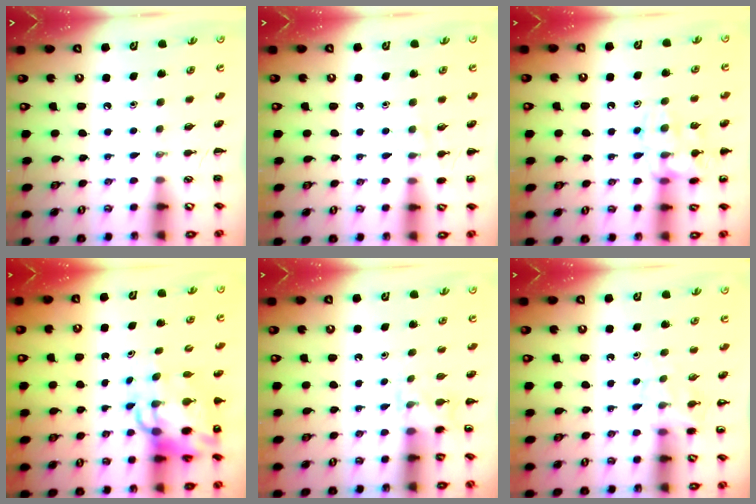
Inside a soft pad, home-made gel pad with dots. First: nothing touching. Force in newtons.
{"total": 5.9, "press": 5.8, "slide": 1.4}
{"total": 14.6, "press": 14.5, "slide": 1.5}
{"total": 11.5, "press": 11.1, "slide": 3.0}
{"total": 4.3, "press": 4.1, "slide": 1.2}
{"total": 4.8, "press": 4.6, "slide": 1.5}